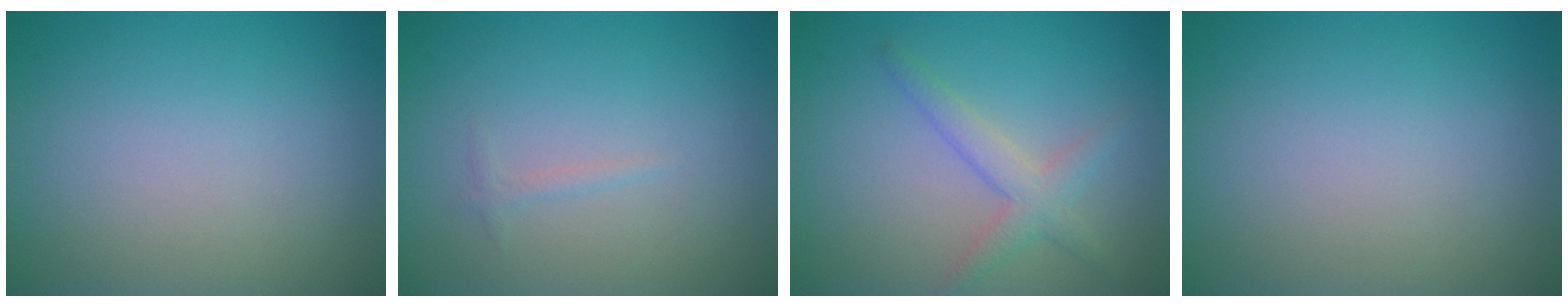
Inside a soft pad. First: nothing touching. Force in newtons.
{"total": 0.6, "press": 0.6, "slide": 0.1}
{"total": 2.6, "press": 2.6, "slide": 0.1}
{"total": 0.0}